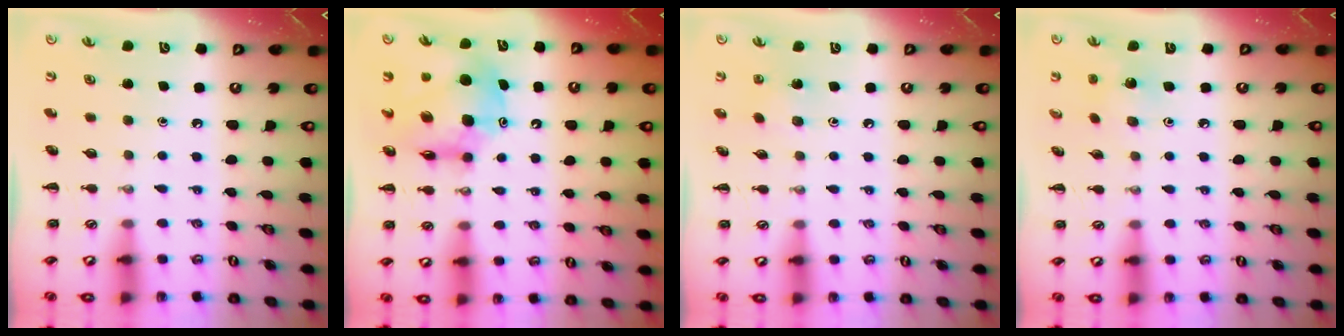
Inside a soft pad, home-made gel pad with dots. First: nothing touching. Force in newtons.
{"total": 9.5, "press": 9.1, "slide": 3.0}
{"total": 4.9, "press": 4.8, "slide": 1.1}
{"total": 1.8, "press": 1.7, "slide": 0.5}